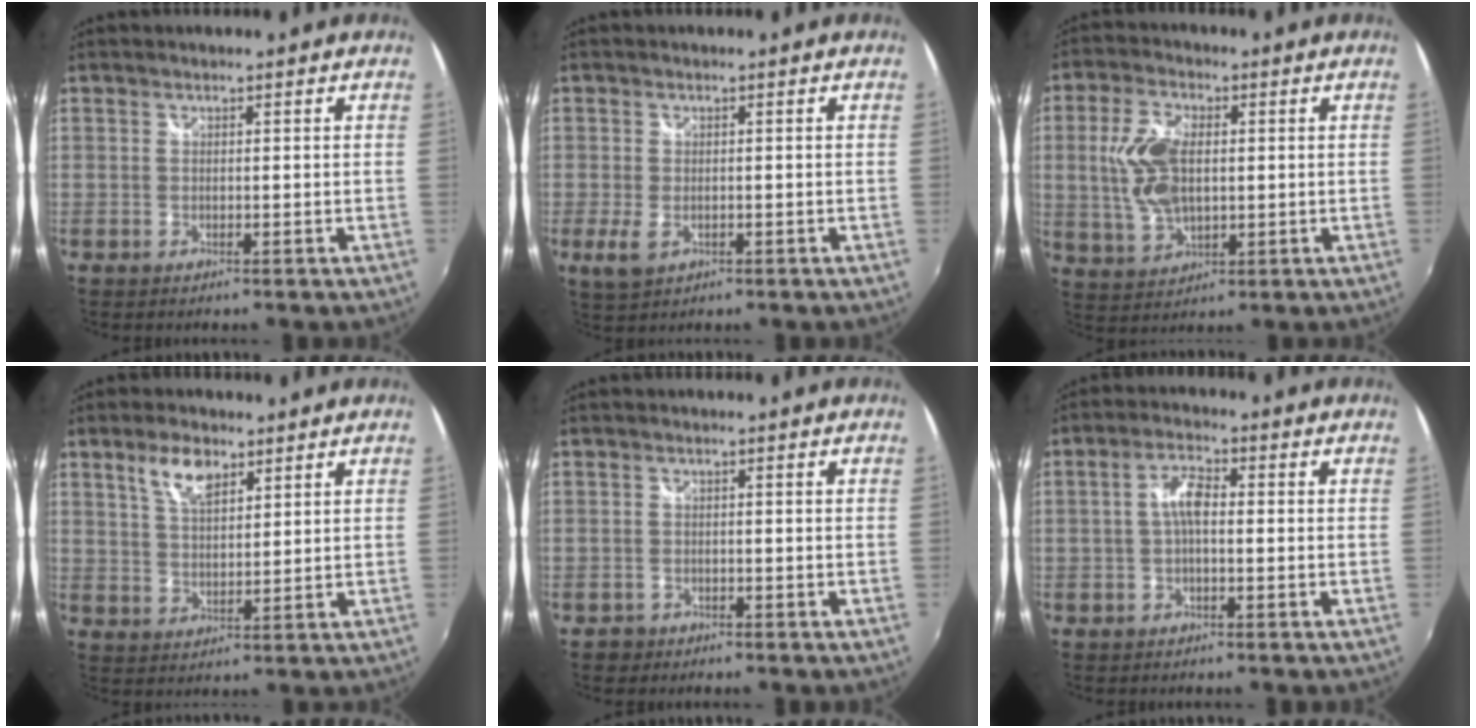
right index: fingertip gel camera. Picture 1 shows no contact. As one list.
[{"total": 3.9, "force": [-1.3, 2.4, 2.8], "torque": [-0.060, -0.011, -0.021]}, {"total": 10.9, "force": [0.8, 6.1, 8.9], "torque": [-0.182, 0.005, 0.023]}, {"total": 6.2, "force": [3.7, 2.8, 4.1], "torque": [-0.074, 0.008, 0.070]}, {"total": 2.0, "force": [-1.3, 1.5, 0.2], "torque": [-0.010, 0.000, -0.019]}, {"total": 4.0, "force": [-0.4, 1.5, 3.7], "torque": [-0.074, 0.013, -0.008]}]